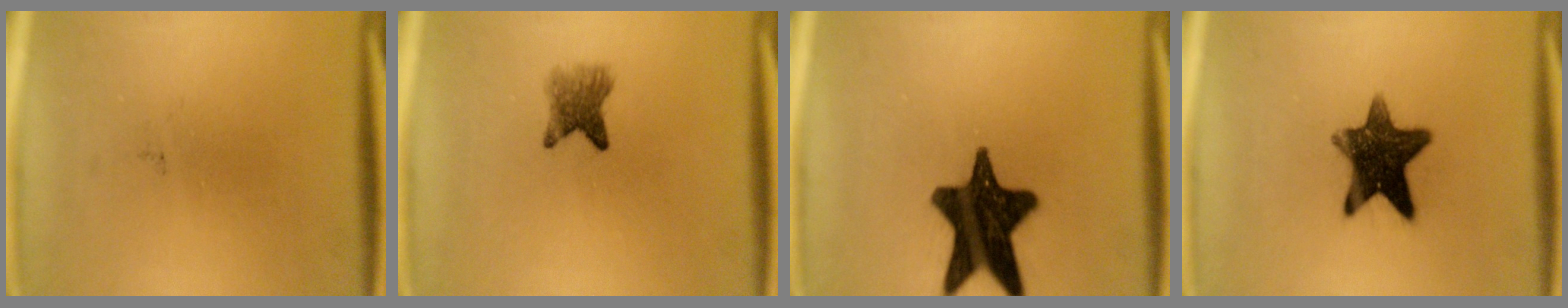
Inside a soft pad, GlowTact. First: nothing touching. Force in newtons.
{"total": 3.6}
{"total": 16.5}
{"total": 12.3}